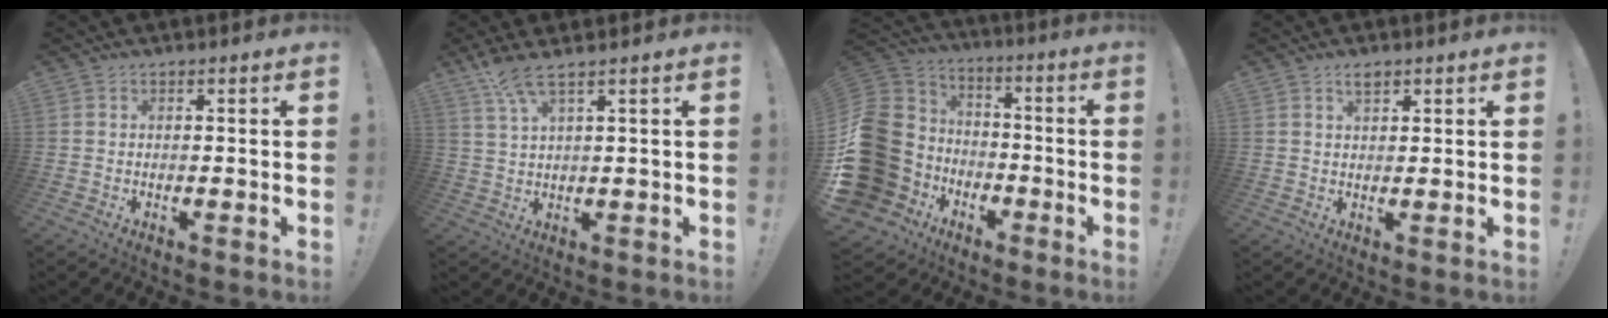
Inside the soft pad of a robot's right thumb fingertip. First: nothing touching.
{"total": 5.8, "force": [4.3, 0.3, 3.9], "torque": [-0.083, -0.016, 0.077]}
{"total": 24.8, "force": [-5.5, 20.0, 13.6], "torque": [-0.247, 0.022, -0.030]}
{"total": 2.5, "force": [1.8, 1.1, 1.5], "torque": [-0.024, -0.004, 0.030]}